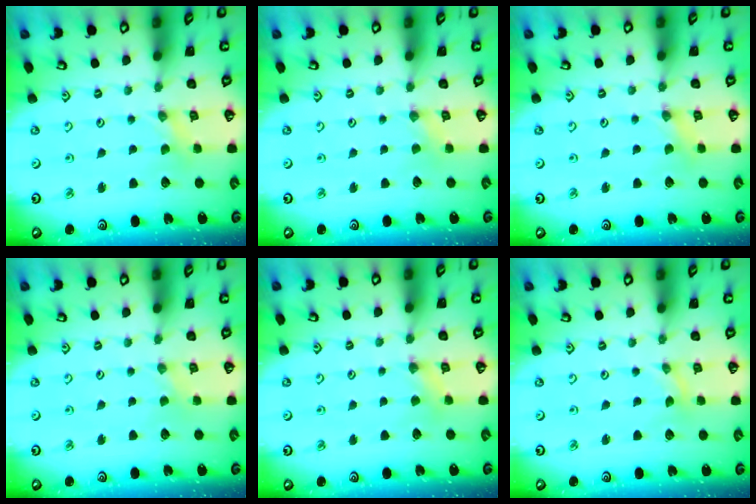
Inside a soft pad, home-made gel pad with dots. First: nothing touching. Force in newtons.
{"total": 0.7, "press": 0.7, "slide": 0.2}
{"total": 0.0}
{"total": 0.0}
{"total": 2.8, "press": 2.8, "slide": 0.4}
{"total": 0.0}